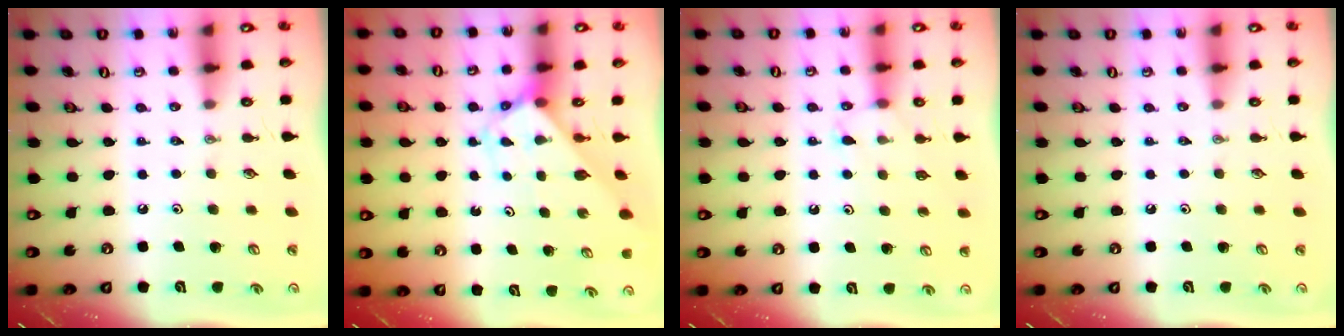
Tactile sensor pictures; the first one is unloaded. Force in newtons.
{"total": 2.7, "press": 2.7, "slide": 0.2}
{"total": 7.0, "press": 7.0, "slide": 0.6}
{"total": 0.0}